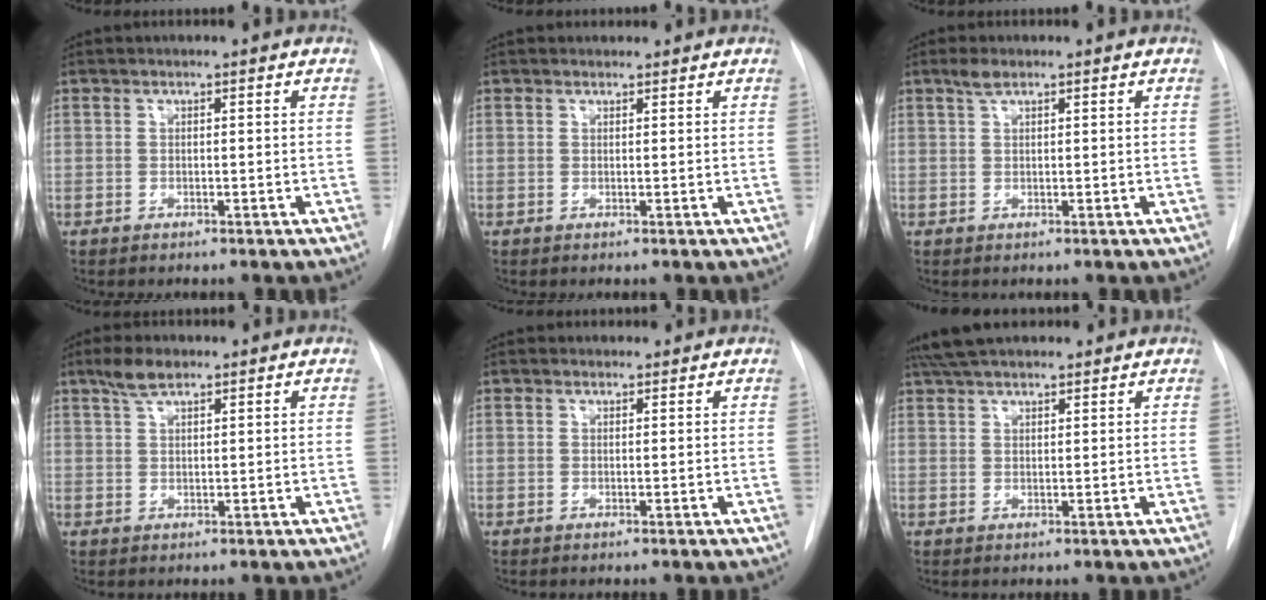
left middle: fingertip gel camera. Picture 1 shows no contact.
{"total": 1.4, "force": [1.3, 0.5, 0.1], "torque": [-0.002, 0.016, 0.021]}
{"total": 1.7, "force": [1.3, 0.5, 1.1], "torque": [-0.022, 0.007, 0.025]}
{"total": 3.4, "force": [2.5, 1.1, 2.0], "torque": [-0.044, 0.008, 0.049]}
{"total": 1.0, "force": [0.9, 0.5, -0.1], "torque": [-0.002, 0.007, 0.011]}
{"total": 7.8, "force": [6.7, 2.1, 3.5], "torque": [-0.056, 0.037, 0.116]}